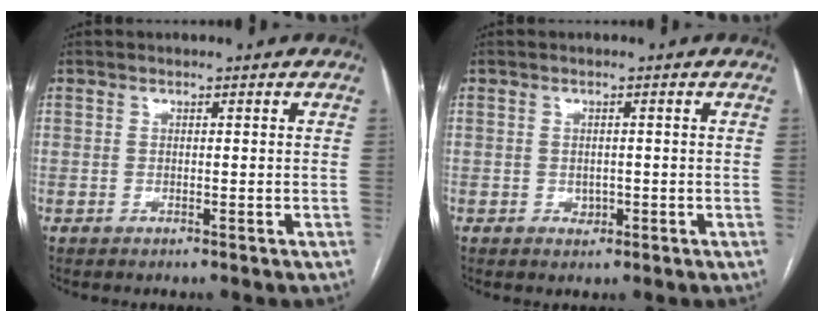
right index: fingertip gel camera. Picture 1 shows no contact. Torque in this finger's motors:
{"motor_torque": [0.34, 0.09, 0.07, 0.02]}